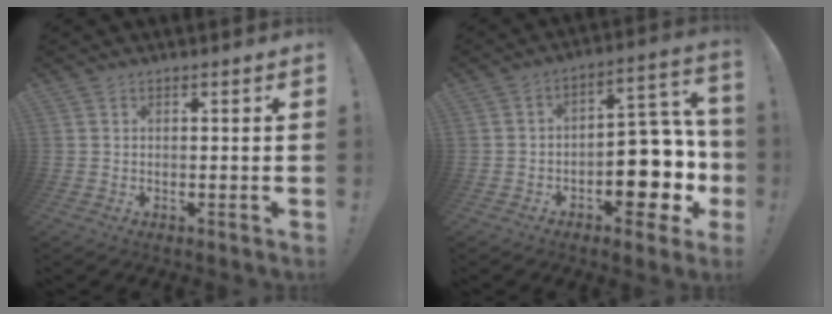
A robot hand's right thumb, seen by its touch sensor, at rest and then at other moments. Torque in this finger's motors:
{"motor_torque": [2.01, 2.16, 1.20, -1.07, 0.13]}